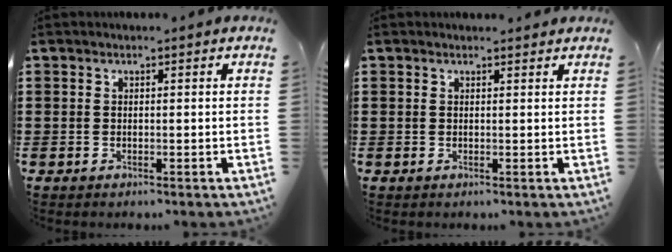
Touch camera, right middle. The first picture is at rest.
{"total": 0.7, "force": [0.7, 0.2, 0.0], "torque": [0.004, -0.004, 0.011]}